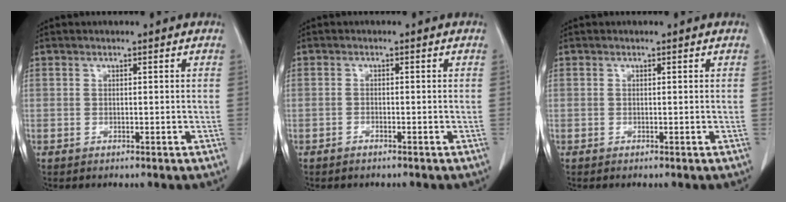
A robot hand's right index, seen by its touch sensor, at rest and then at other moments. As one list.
[{"total": 0.9, "force": [-0.8, 0.3, 0.3], "torque": [-0.009, 0.000, -0.012]}, {"total": 0.0}]